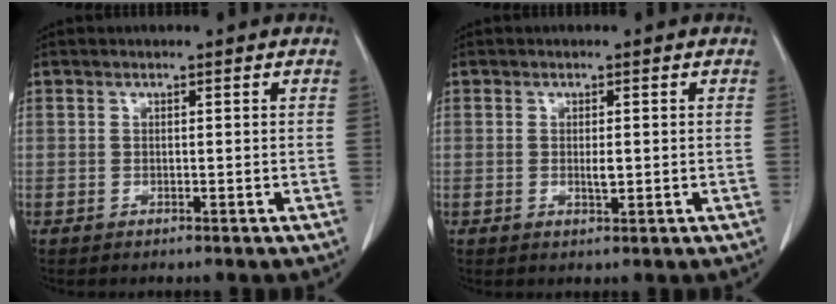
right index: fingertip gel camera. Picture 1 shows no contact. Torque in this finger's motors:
{"motor_torque": [0.62, 0.28, 0.18, 0.03]}